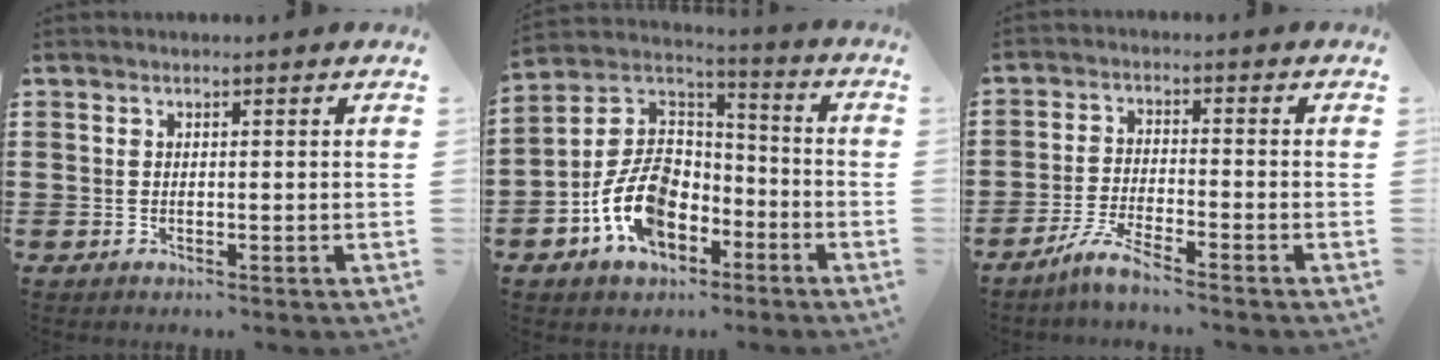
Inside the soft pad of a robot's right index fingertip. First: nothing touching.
{"total": 12.1, "force": [-4.9, 8.0, 7.6], "torque": [-0.183, 0.014, -0.096]}
{"total": 4.7, "force": [-4.0, -0.1, 2.5], "torque": [-0.062, -0.010, -0.078]}